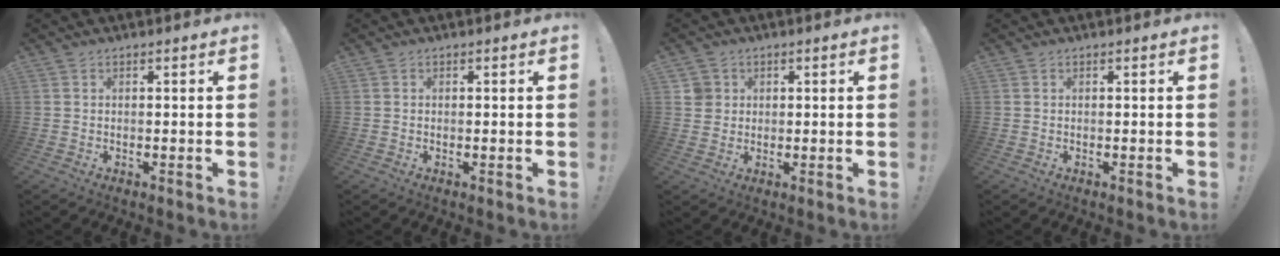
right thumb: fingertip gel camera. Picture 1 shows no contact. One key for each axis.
{"total": 0.0}
{"total": 3.6, "fx": 1.2, "fy": 3.3, "fz": 0.7, "tx": -0.006, "ty": -0.001, "tz": 0.024}
{"total": 0.0}